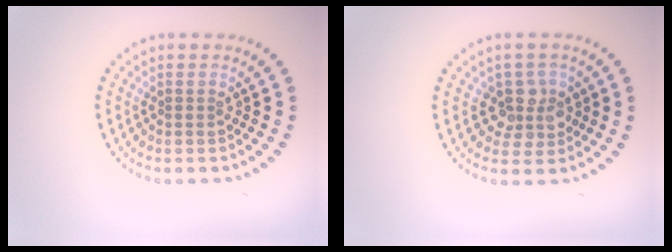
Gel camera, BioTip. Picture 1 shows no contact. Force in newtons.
{"total": 3.0, "press": 2.7, "slide": 1.2}